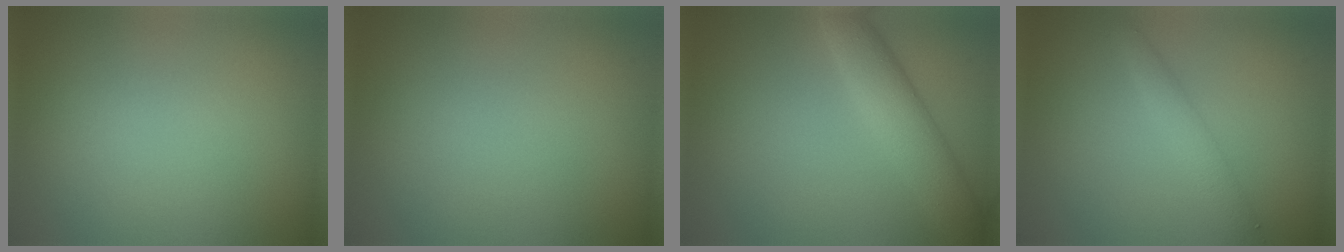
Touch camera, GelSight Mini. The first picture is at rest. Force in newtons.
{"total": 0.0}
{"total": 4.5, "press": 4.5, "slide": 0.1}
{"total": 2.5, "press": 2.5, "slide": 0.1}